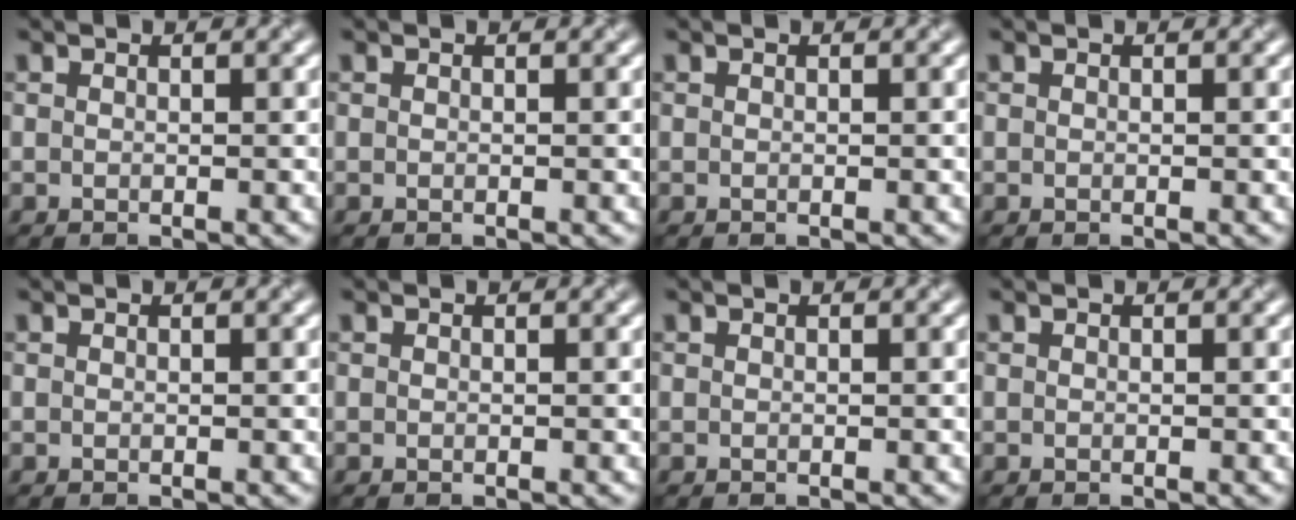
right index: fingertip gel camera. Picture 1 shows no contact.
{"total": 0.0}
{"total": 0.0}
{"total": 0.0}
{"total": 0.0}
{"total": 0.0}
{"total": 0.0}
{"total": 0.0}